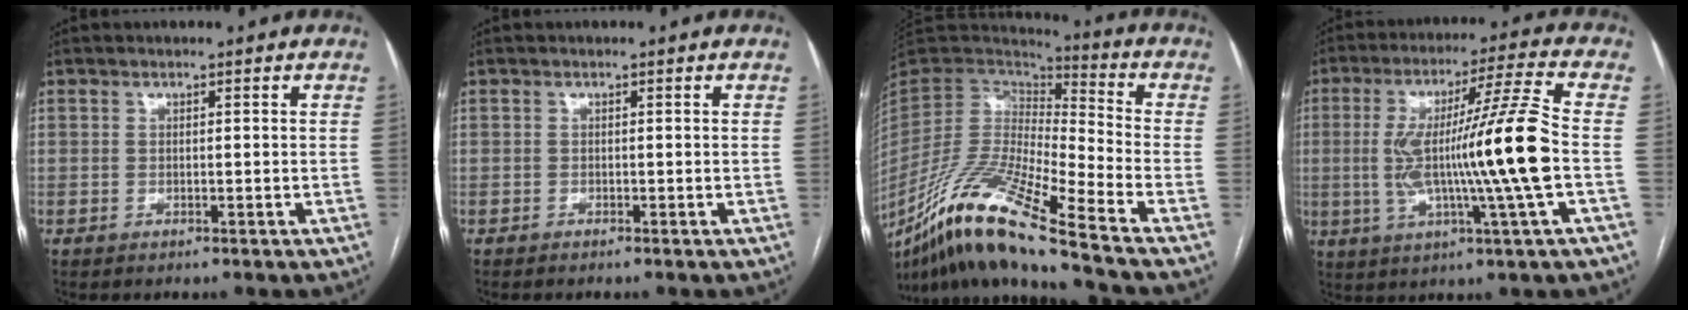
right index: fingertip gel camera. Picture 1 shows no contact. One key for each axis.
{"total": 0.0}
{"total": 20.2, "fx": -13.9, "fy": 0.0, "fz": 14.7, "tx": -0.307, "ty": -0.039, "tz": -0.261}
{"total": 16.0, "fx": -1.4, "fy": -1.5, "fz": 15.9, "tx": -0.287, "ty": 0.001, "tz": -0.028}